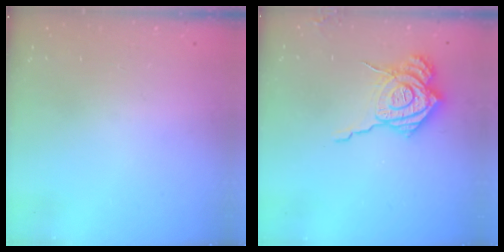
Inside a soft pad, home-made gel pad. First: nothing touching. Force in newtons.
{"total": 17.4, "press": 17.3, "slide": 1.7}